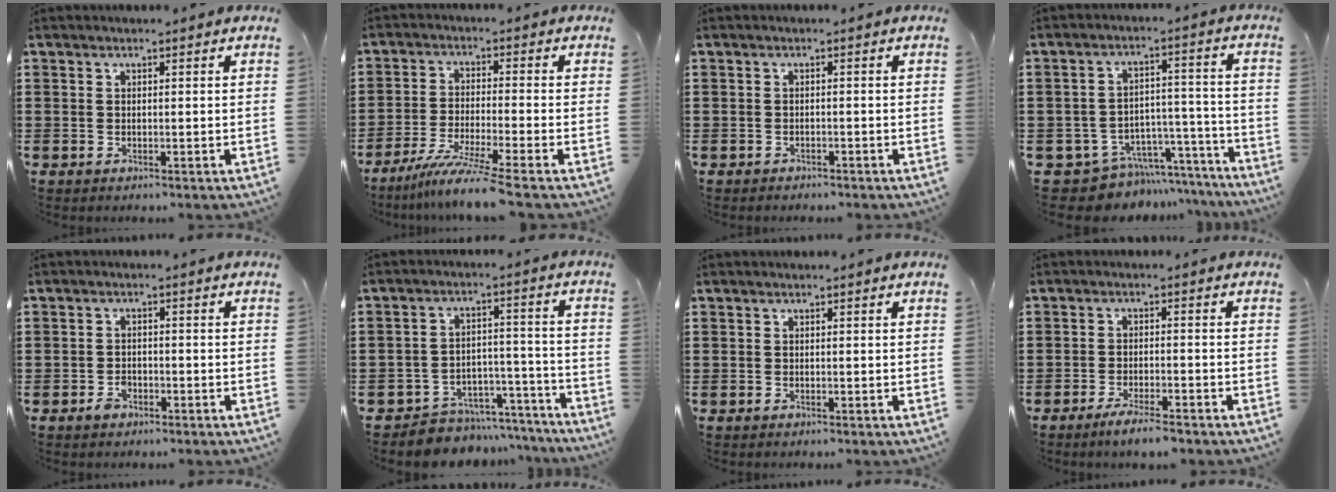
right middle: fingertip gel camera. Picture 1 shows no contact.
{"total": 6.7, "force": [-5.3, -0.8, 4.1], "torque": [-0.084, -0.025, -0.104]}
{"total": 0.9, "force": [-0.9, 0.3, 0.0], "torque": [-0.002, 0.002, -0.020]}
{"total": 7.6, "force": [-6.9, 3.0, 1.0], "torque": [-0.018, 0.027, -0.129]}
{"total": 2.5, "force": [-1.8, 1.1, 1.4], "torque": [-0.025, 0.002, -0.034]}
{"total": 6.2, "force": [-5.8, 2.0, 0.3], "torque": [-0.002, 0.028, -0.116]}
{"total": 0.0}
{"total": 3.5, "force": [-2.9, 0.1, 2.0], "torque": [-0.032, 0.002, -0.053]}